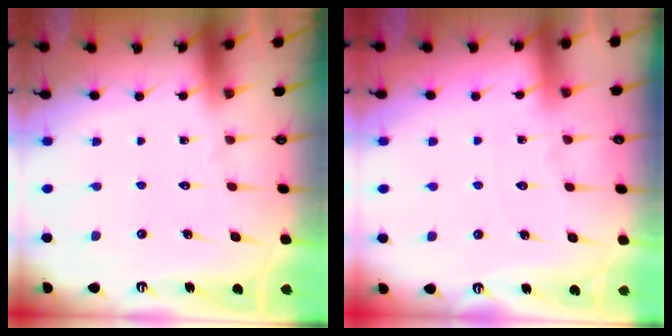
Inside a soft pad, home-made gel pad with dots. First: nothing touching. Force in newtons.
{"total": 2.9, "press": 2.9, "slide": 0.5}